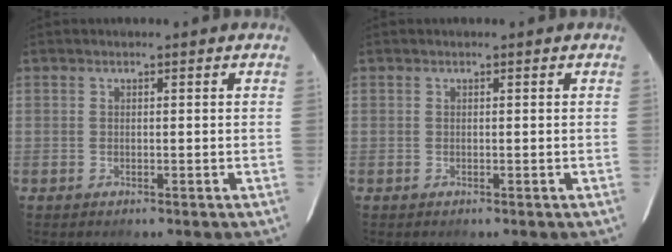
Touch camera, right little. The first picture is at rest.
{"total": 0.0}